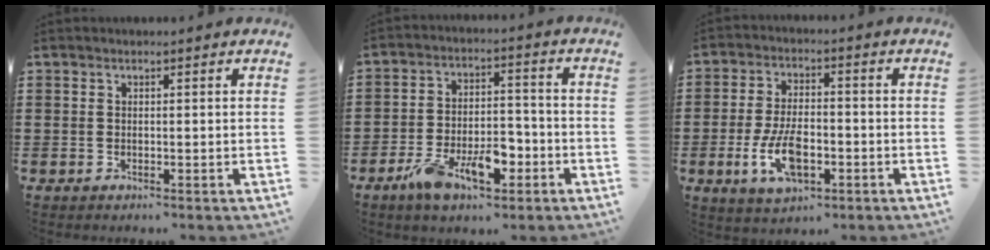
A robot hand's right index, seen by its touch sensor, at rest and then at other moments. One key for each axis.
{"total": 9.2, "fx": -4.4, "fy": 4.3, "fz": 6.8, "tx": -0.123, "ty": 0.006, "tz": -0.077}
{"total": 8.5, "fx": -2.8, "fy": 4.1, "fz": 6.9, "tx": -0.153, "ty": -0.004, "tz": -0.054}